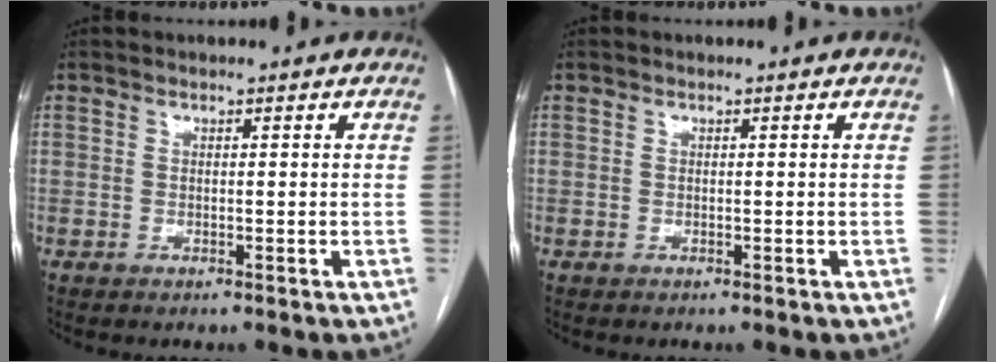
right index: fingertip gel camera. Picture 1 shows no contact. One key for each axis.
{"total": 0.0}